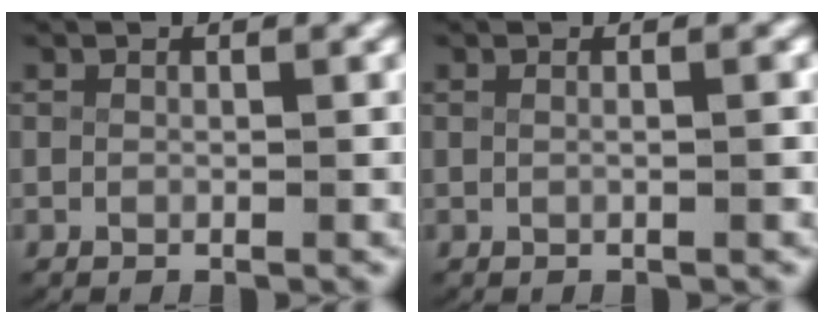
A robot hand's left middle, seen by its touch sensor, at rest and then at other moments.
{"total": 0.9, "force": [-0.2, -0.3, 0.8], "torque": [-0.013, 0.000, -0.002]}